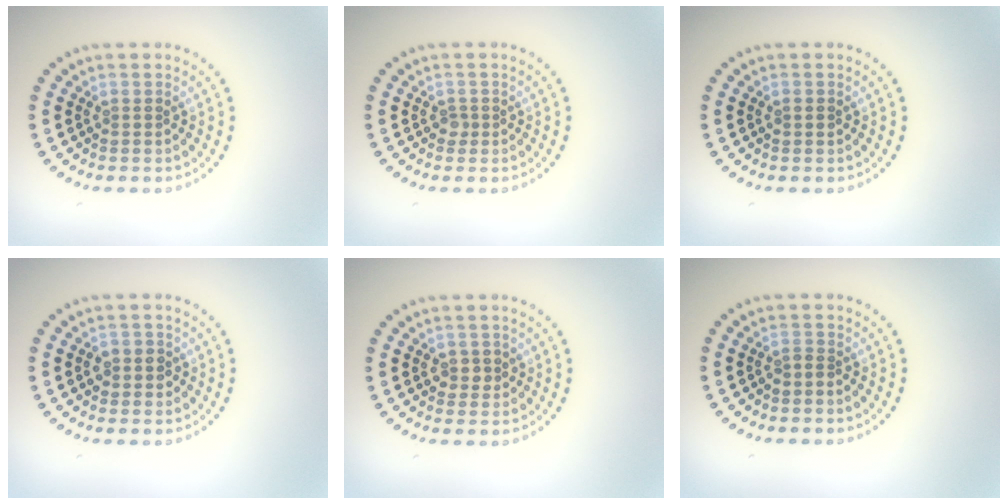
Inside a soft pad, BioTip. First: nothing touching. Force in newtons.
{"total": 0.8, "press": 0.5, "slide": 0.6}
{"total": 0.8, "press": 0.8, "slide": 0.0}
{"total": 1.7, "press": 1.6, "slide": 0.6}
{"total": 1.5, "press": 1.4, "slide": 0.6}
{"total": 0.5, "press": 0.3, "slide": 0.4}